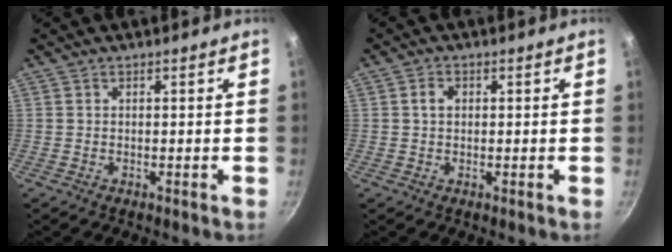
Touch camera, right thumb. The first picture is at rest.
{"total": 2.1, "force": [0.4, 1.6, 1.3], "torque": [-0.016, 0.006, 0.005]}